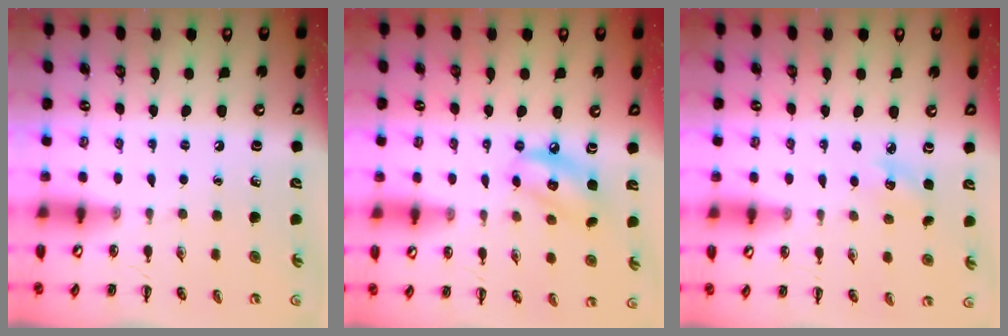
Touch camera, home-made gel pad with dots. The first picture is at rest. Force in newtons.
{"total": 8.0, "press": 7.8, "slide": 1.7}
{"total": 4.0, "press": 3.9, "slide": 0.9}